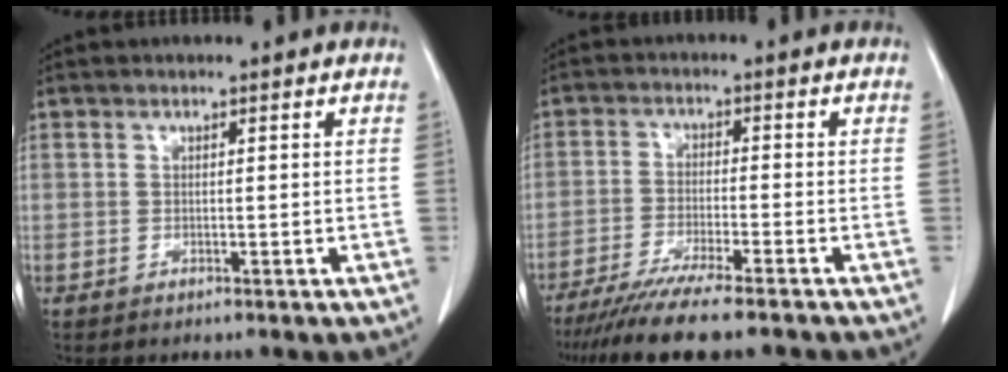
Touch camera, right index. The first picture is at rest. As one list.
[{"total": 11.4, "force": [-9.5, 0.2, 6.4], "torque": [-0.093, -0.029, -0.151]}]